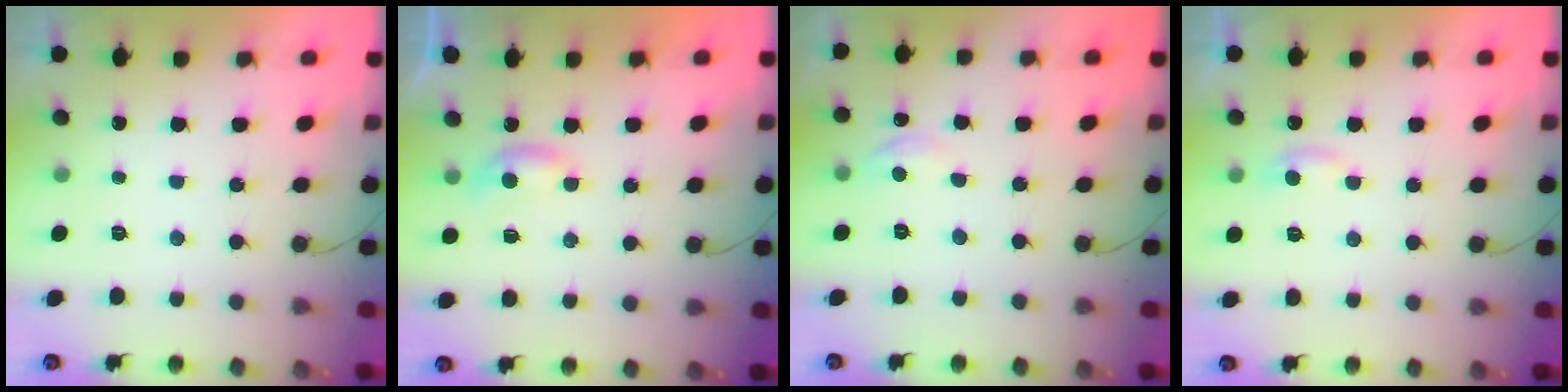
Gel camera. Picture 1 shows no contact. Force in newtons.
{"total": 4.7, "press": 4.6, "slide": 0.6}
{"total": 6.3, "press": 6.3, "slide": 0.9}
{"total": 4.6, "press": 4.5, "slide": 0.6}